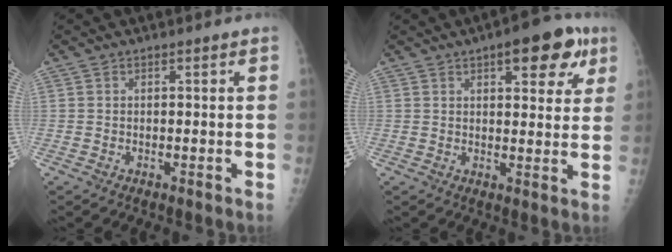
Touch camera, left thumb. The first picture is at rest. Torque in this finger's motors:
{"motor_torque": [1.32, 0.76, 0.68, -0.53, 0.15]}